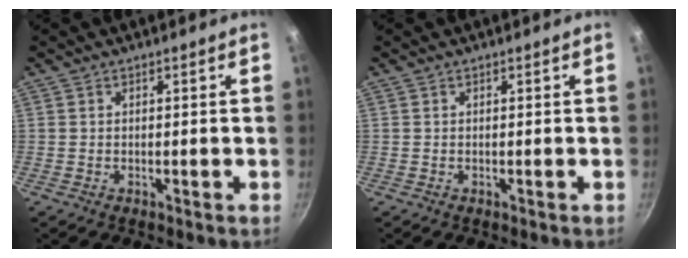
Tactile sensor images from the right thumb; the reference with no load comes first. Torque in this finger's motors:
{"motor_torque": [-0.06, 0.06, -0.06, 0.06, 0.00]}